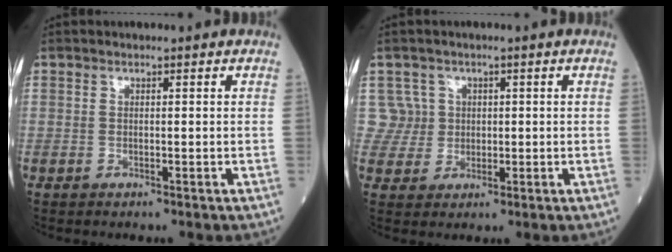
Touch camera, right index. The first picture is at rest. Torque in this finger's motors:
{"motor_torque": [-0.21, 0.16, -0.04, -0.04]}